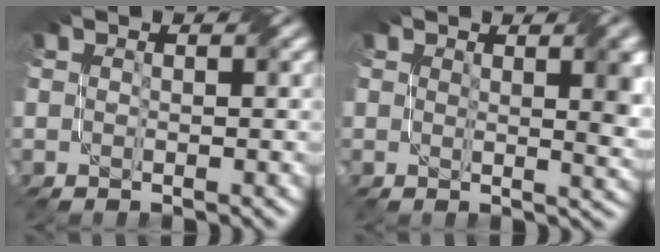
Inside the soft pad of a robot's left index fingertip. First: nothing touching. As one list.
[{"total": 3.9, "force": [1.5, 1.1, 3.5], "torque": [-0.040, -0.002, 0.024]}]